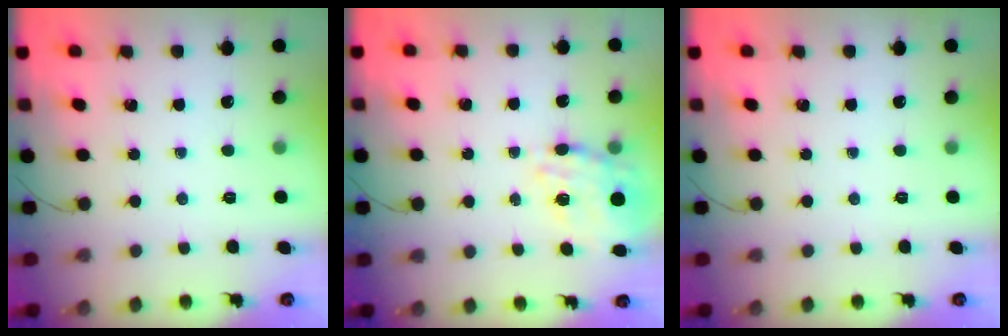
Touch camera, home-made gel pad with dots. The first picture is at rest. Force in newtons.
{"total": 16.0, "press": 15.6, "slide": 3.3}
{"total": 0.0}